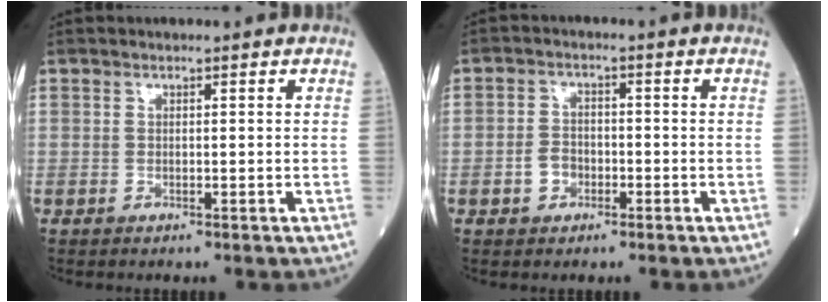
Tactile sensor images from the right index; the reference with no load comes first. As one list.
[{"total": 3.2, "force": [-1.4, 2.4, 1.7], "torque": [-0.030, 0.008, -0.025]}]